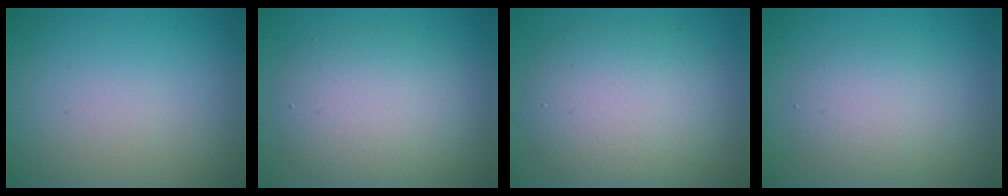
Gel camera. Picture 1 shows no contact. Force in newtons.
{"total": 5.3, "press": 5.3, "slide": 0.2}
{"total": 6.5, "press": 6.5, "slide": 0.6}
{"total": 3.2, "press": 3.2, "slide": 0.1}